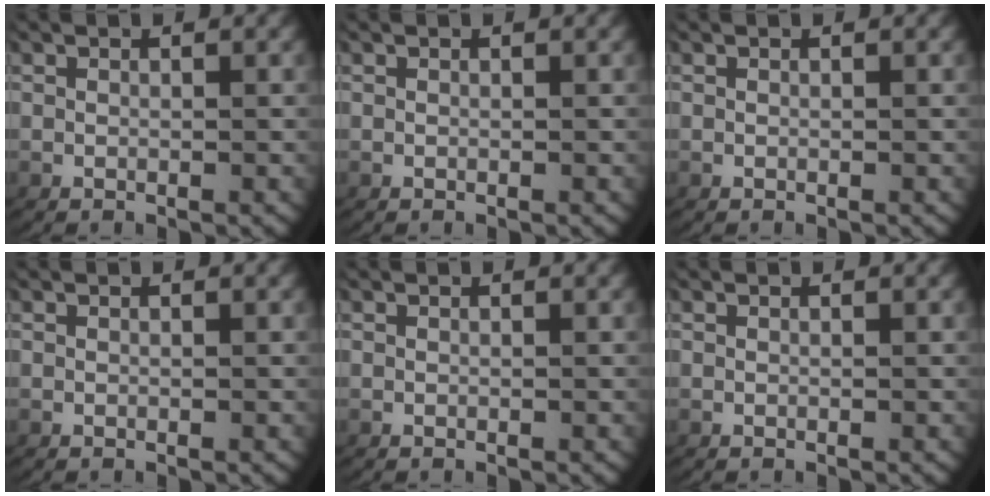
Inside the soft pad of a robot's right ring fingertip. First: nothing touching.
{"total": 0.0}
{"total": 0.0}
{"total": 0.0}
{"total": 0.0}
{"total": 0.0}